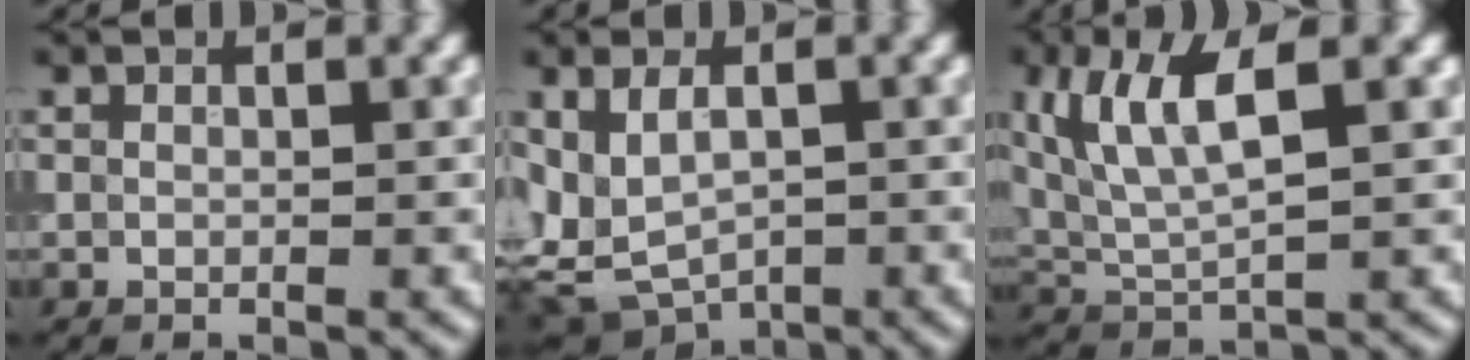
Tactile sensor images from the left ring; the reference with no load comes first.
{"total": 5.0, "force": [-0.7, 3.6, 3.5], "torque": [-0.074, -0.017, -0.004]}
{"total": 7.2, "force": [2.7, 2.4, 6.2], "torque": [-0.129, 0.008, 0.054]}